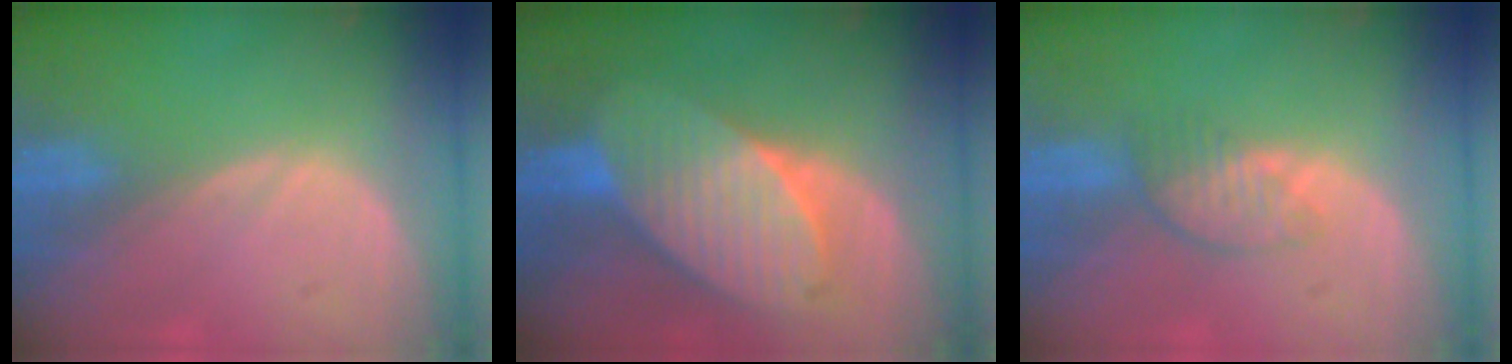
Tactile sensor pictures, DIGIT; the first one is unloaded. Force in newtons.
{"total": 9.2, "press": 9.2, "slide": 0.4}
{"total": 3.9, "press": 3.4, "slide": 1.8}